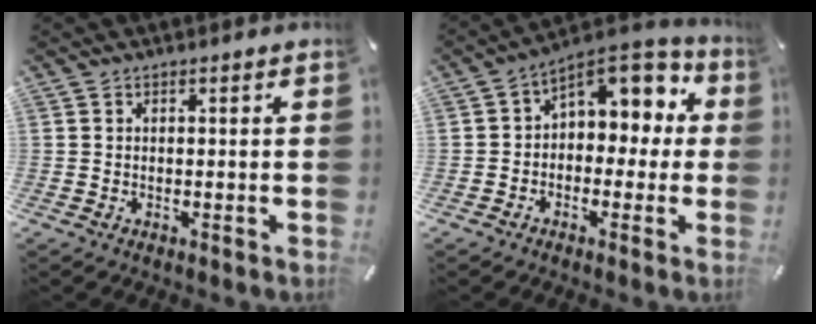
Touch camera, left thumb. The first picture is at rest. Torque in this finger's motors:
{"motor_torque": [0.46, 0.45, 0.67, 0.67, 0.04]}